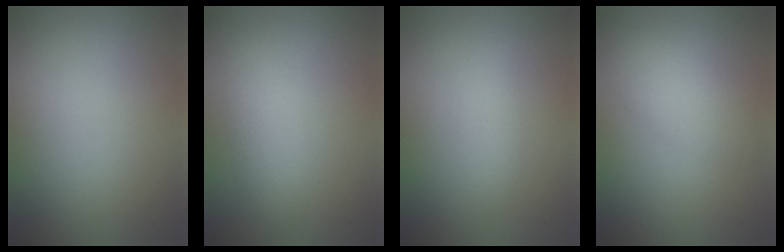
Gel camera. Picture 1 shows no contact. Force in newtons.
{"total": 2.2, "press": 2.2, "slide": 0.1}
{"total": 1.5, "press": 1.5, "slide": 0.1}
{"total": 2.9, "press": 2.9, "slide": 0.2}